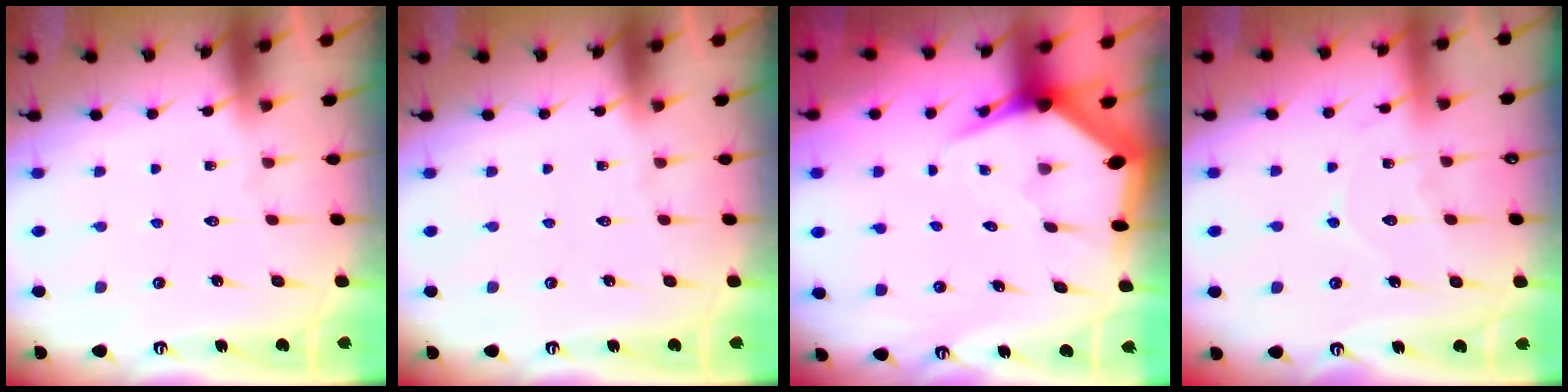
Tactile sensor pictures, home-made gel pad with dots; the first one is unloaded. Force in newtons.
{"total": 0.0}
{"total": 5.7, "press": 5.7, "slide": 0.7}
{"total": 7.2, "press": 7.1, "slide": 0.8}